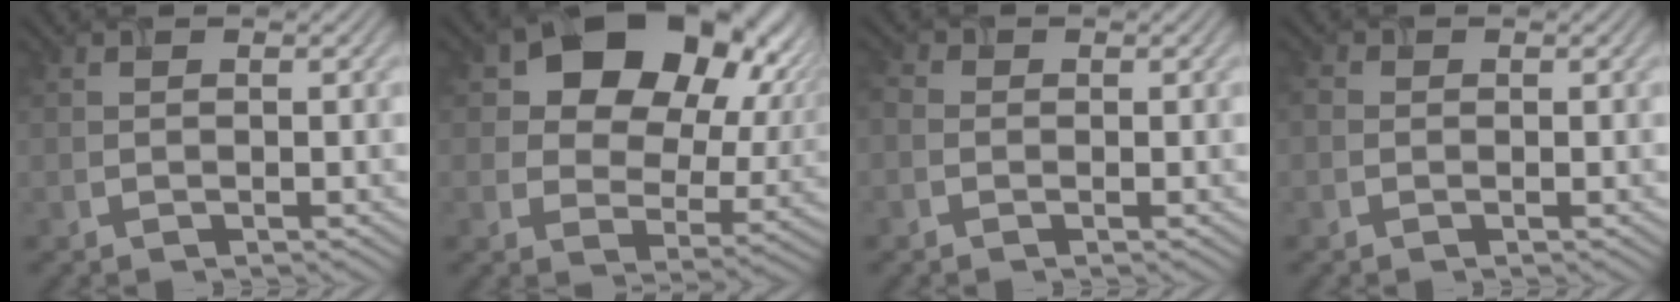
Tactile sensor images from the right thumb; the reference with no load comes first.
{"total": 15.8, "force": [6.8, 11.1, 9.0], "torque": [-0.132, 0.009, 0.121]}
{"total": 1.6, "force": [-0.8, 1.1, 0.8], "torque": [-0.016, -0.004, -0.010]}
{"total": 0.9, "force": [-0.4, 0.7, 0.4], "torque": [-0.007, -0.005, -0.002]}